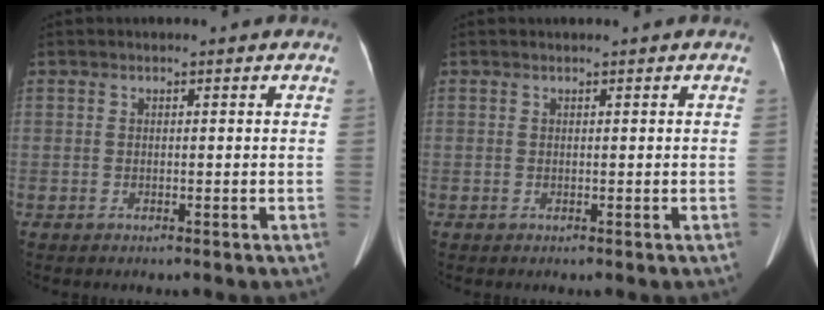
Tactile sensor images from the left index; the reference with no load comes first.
{"total": 0.0}